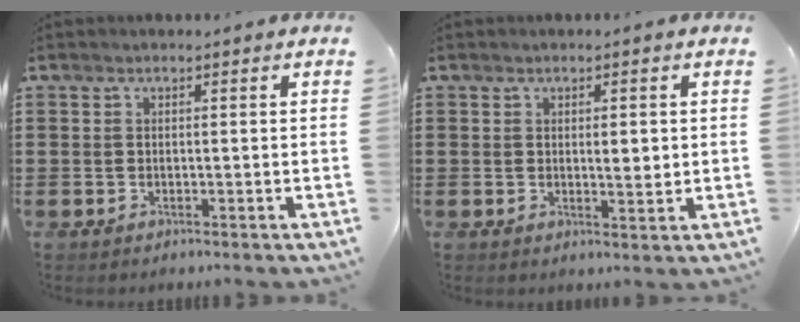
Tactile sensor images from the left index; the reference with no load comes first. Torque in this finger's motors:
{"motor_torque": [0.12, -0.07, 0.10, 0.03]}